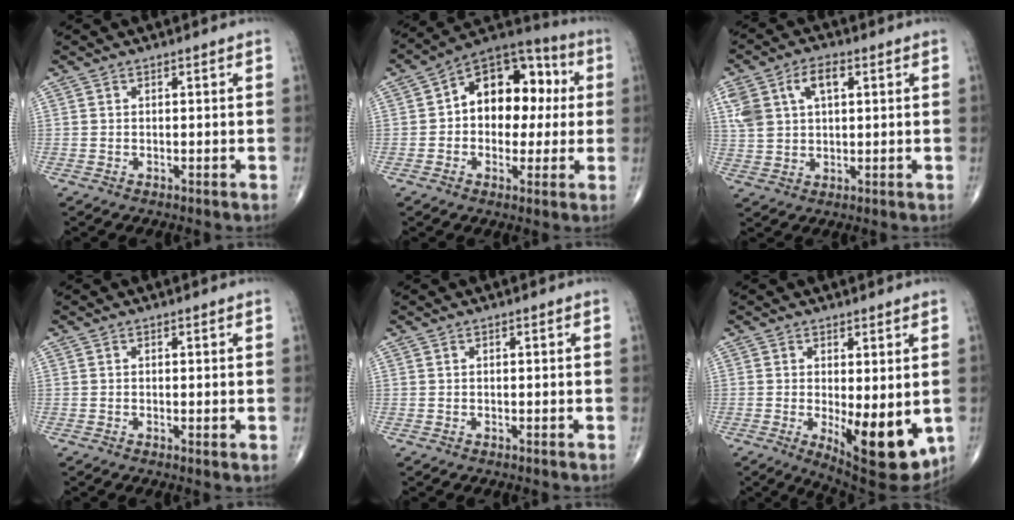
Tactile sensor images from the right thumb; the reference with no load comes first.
{"total": 15.9, "force": [1.8, 10.8, 11.6], "torque": [-0.109, 0.035, 0.013]}
{"total": 9.4, "force": [3.2, 5.6, 6.8], "torque": [-0.126, 0.012, 0.063]}
{"total": 0.8, "force": [0.0, 0.1, 0.8], "torque": [-0.016, -0.004, -0.003]}
{"total": 0.0}
{"total": 12.8, "force": [-2.3, 4.8, 11.7], "torque": [-0.149, -0.027, -0.016]}